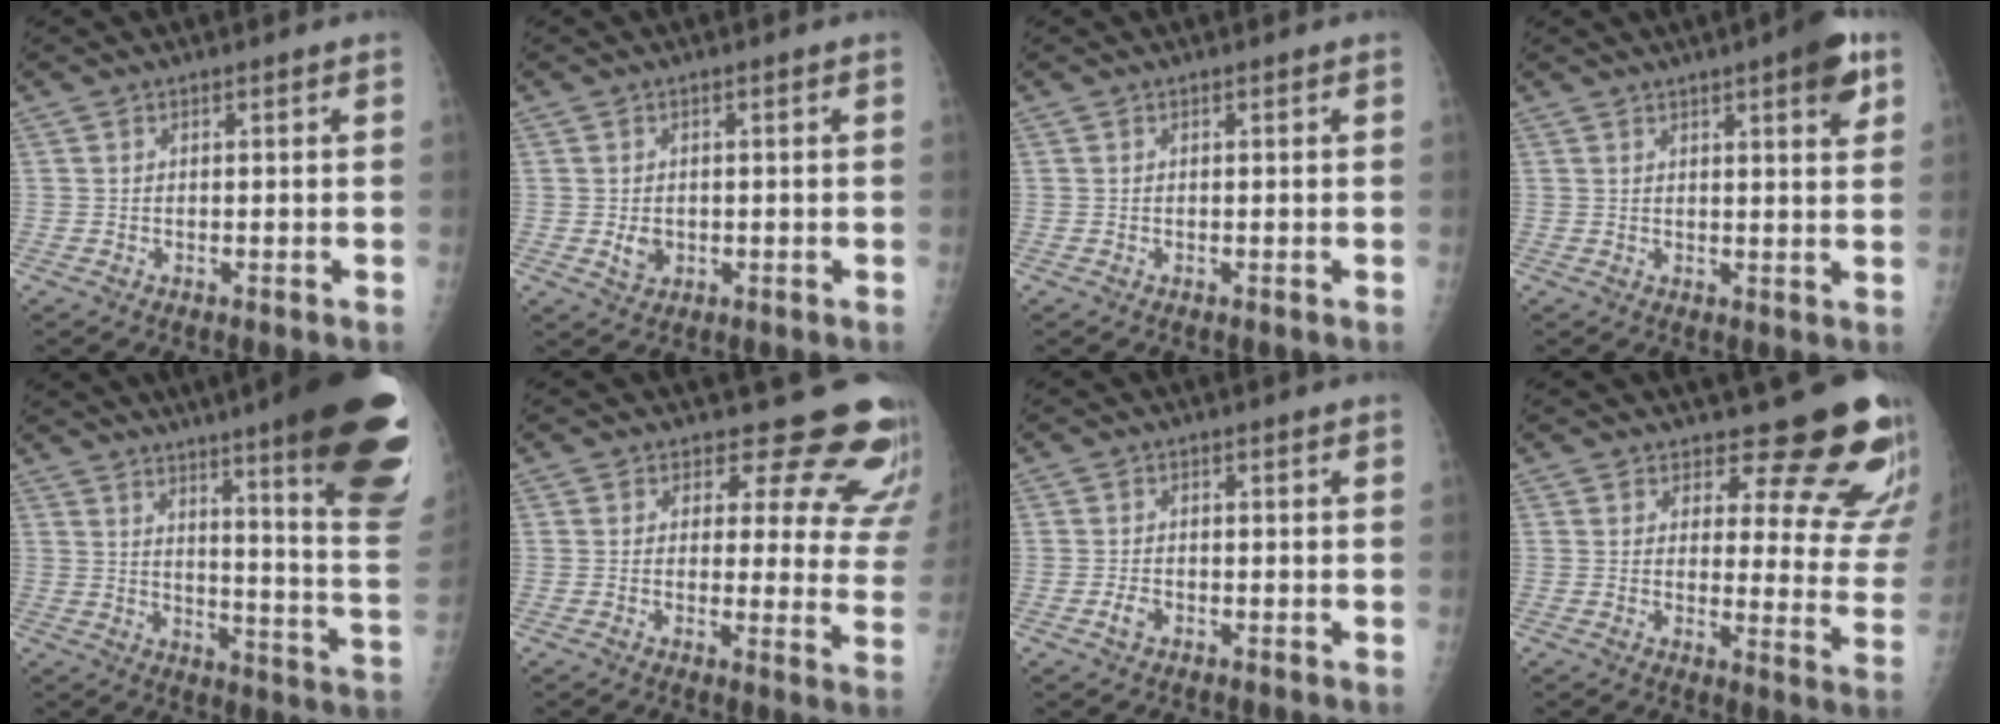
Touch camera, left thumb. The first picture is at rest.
{"total": 2.7, "force": [-0.3, 2.2, 1.5], "torque": [-0.018, -0.001, 0.002]}
{"total": 0.0}
{"total": 7.1, "force": [3.8, 1.5, 5.8], "torque": [-0.069, -0.013, 0.045]}
{"total": 28.7, "force": [17.7, 3.3, 22.3], "torque": [-0.213, -0.091, 0.233]}
{"total": 15.5, "force": [13.3, 6.5, 4.5], "torque": [0.001, -0.106, 0.126]}
{"total": 1.8, "force": [-0.8, 1.1, 1.1], "torque": [-0.021, 0.002, -0.017]}
{"total": 16.0, "force": [13.8, 5.7, 5.7], "torque": [-0.015, -0.127, 0.142]}